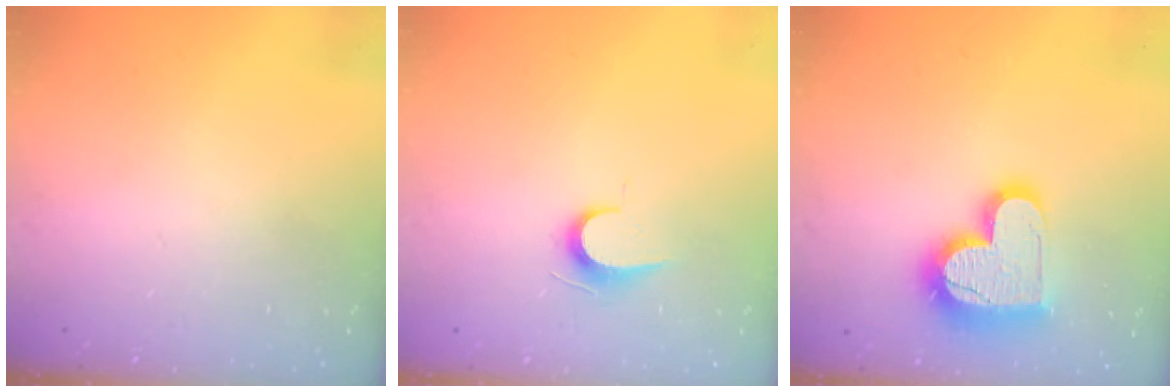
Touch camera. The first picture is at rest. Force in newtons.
{"total": 6.1, "press": 6.0, "slide": 0.6}
{"total": 17.0, "press": 16.9, "slide": 1.3}